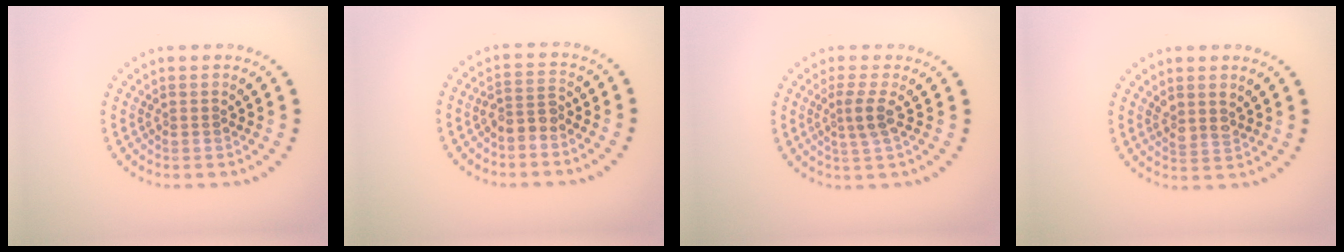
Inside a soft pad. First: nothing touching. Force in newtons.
{"total": 2.0, "press": 1.6, "slide": 1.2}
{"total": 2.1, "press": 1.4, "slide": 1.5}
{"total": 1.7, "press": 1.5, "slide": 0.8}